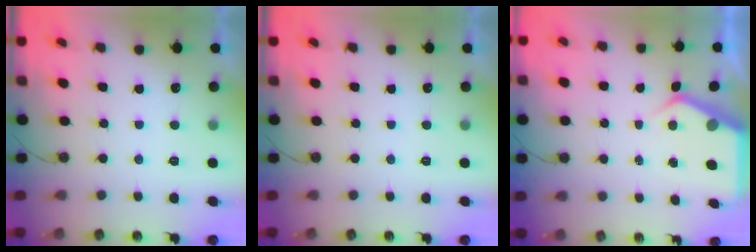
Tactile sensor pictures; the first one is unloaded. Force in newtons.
{"total": 0.0}
{"total": 4.9, "press": 4.9, "slide": 0.4}